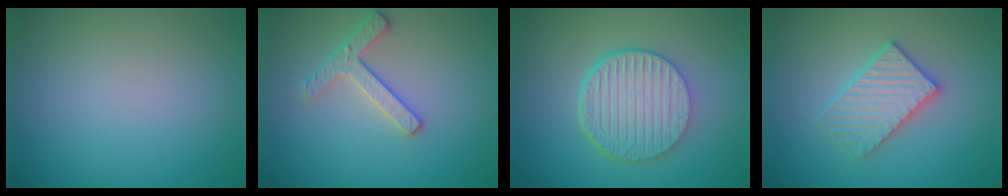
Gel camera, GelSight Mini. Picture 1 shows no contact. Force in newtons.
{"total": 2.5, "press": 2.4, "slide": 0.3}
{"total": 6.5, "press": 4.7, "slide": 4.4}
{"total": 3.3, "press": 3.3, "slide": 0.6}